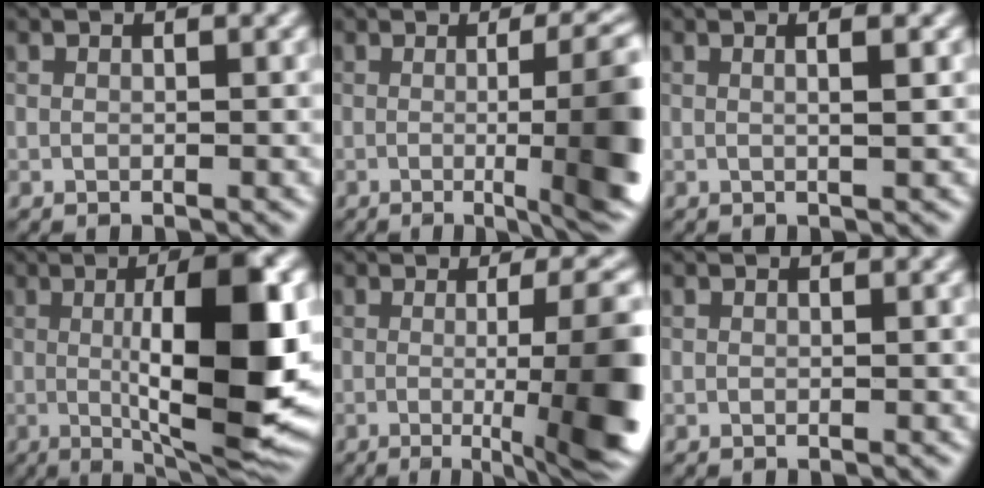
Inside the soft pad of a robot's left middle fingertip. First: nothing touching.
{"total": 10.1, "force": [-0.6, 2.1, 9.8], "torque": [-0.091, 0.014, 0.003]}
{"total": 1.9, "force": [0.4, 0.6, 1.7], "torque": [-0.011, 0.011, -0.012]}
{"total": 12.3, "force": [-0.1, 2.9, 12.0], "torque": [-0.169, 0.002, 0.010]}
{"total": 11.0, "force": [-1.2, 2.2, 10.7], "torque": [-0.114, 0.006, -0.002]}
{"total": 0.0}